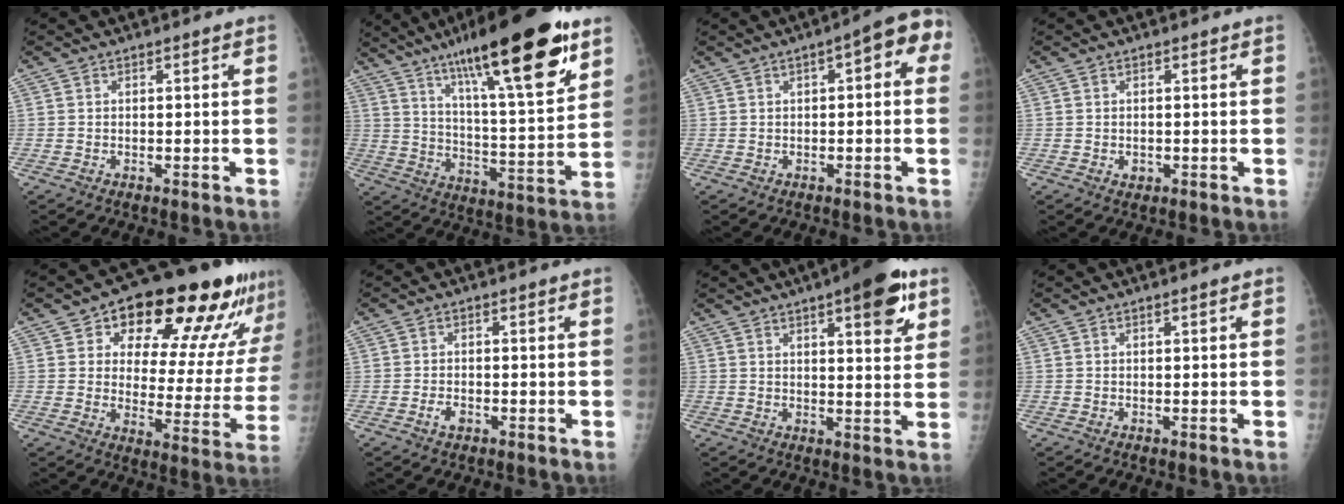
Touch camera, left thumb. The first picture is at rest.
{"total": 26.2, "force": [15.5, 5.4, 20.4], "torque": [-0.307, -0.048, 0.247]}
{"total": 7.5, "force": [1.7, 3.0, 6.7], "torque": [-0.064, 0.026, 0.008]}
{"total": 1.3, "force": [-0.2, 1.1, 0.6], "torque": [-0.006, 0.001, 0.001]}
{"total": 22.7, "force": [13.9, 10.2, 14.7], "torque": [-0.151, -0.048, 0.191]}
{"total": 2.0, "force": [-0.9, 1.2, 1.2], "torque": [-0.019, 0.003, -0.016]}
{"total": 11.6, "force": [6.1, 3.5, 9.2], "torque": [-0.098, -0.022, 0.076]}
{"total": 0.5, "force": [0.2, 0.0, 0.4], "torque": [-0.007, 0.002, 0.003]}